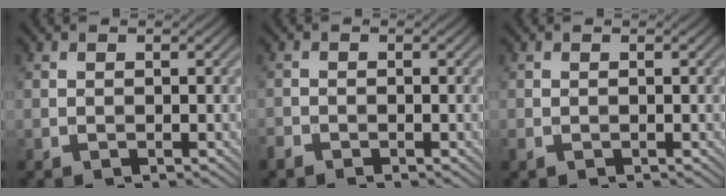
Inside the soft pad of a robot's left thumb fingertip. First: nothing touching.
{"total": 1.1, "force": [-1.0, 0.4, 0.3], "torque": [-0.006, -0.002, -0.024]}
{"total": 0.8, "force": [-0.4, 0.5, 0.4], "torque": [-0.013, -0.005, -0.009]}